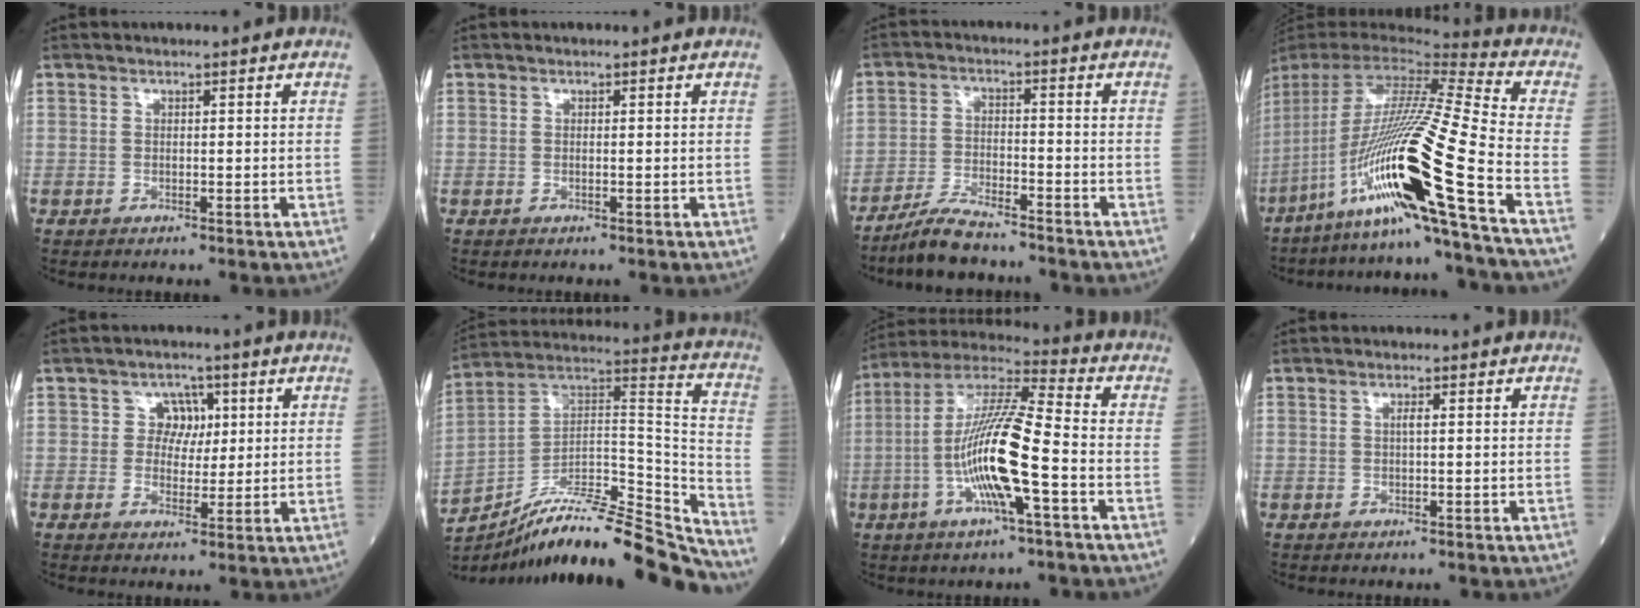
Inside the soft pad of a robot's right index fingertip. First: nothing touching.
{"total": 0.0}
{"total": 6.6, "force": [-5.9, 1.0, 2.8], "torque": [-0.056, -0.015, -0.113]}
{"total": 25.1, "force": [-10.5, -1.2, 22.8], "torque": [-0.443, -0.033, -0.196]}
{"total": 4.0, "force": [1.1, 3.4, 1.8], "torque": [-0.013, 0.008, 0.014]}
{"total": 24.3, "force": [-21.7, 2.7, 10.7], "torque": [-0.141, 0.036, -0.347]}
{"total": 15.2, "force": [-3.7, 1.1, 14.7], "torque": [-0.292, 0.001, -0.075]}
{"total": 0.9, "force": [0.2, 0.1, 0.9], "torque": [-0.017, 0.002, 0.002]}